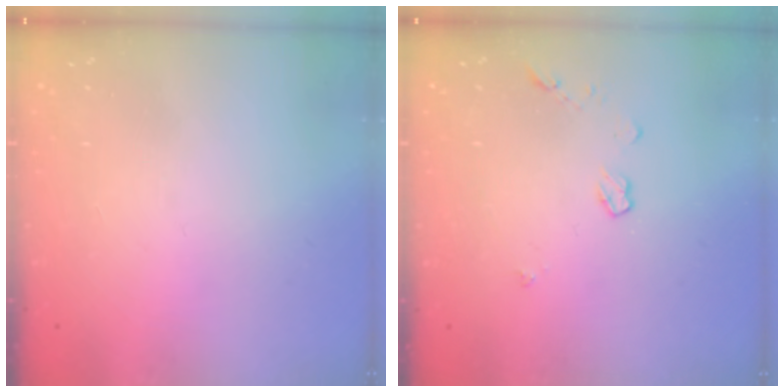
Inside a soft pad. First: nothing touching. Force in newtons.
{"total": 3.8, "press": 3.8, "slide": 0.5}